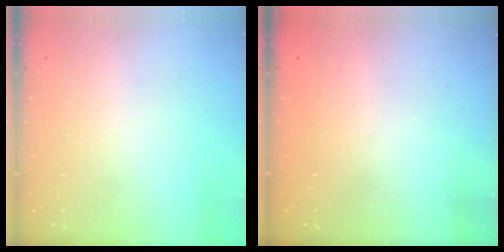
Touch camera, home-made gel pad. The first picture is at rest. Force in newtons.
{"total": 2.3, "press": 2.2, "slide": 0.8}